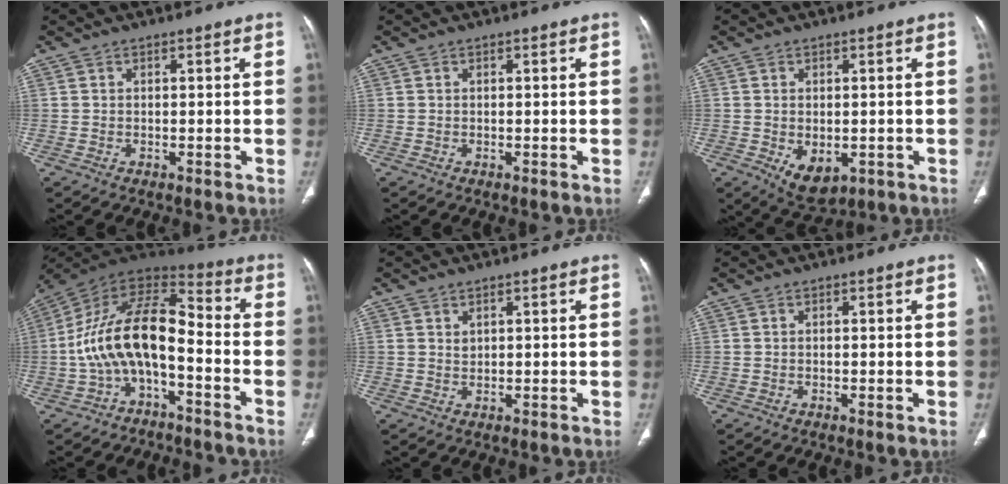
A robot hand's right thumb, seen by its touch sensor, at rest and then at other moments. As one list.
[{"total": 0.0}, {"total": 6.3, "force": [-1.5, 4.0, 4.7], "torque": [-0.056, -0.005, -0.006]}, {"total": 15.6, "force": [-4.2, 7.7, 12.8], "torque": [-0.226, 0.083, -0.084]}, {"total": 1.1, "force": [0.7, 0.6, 0.5], "torque": [-0.001, -0.006, 0.015]}, {"total": 0.0}]